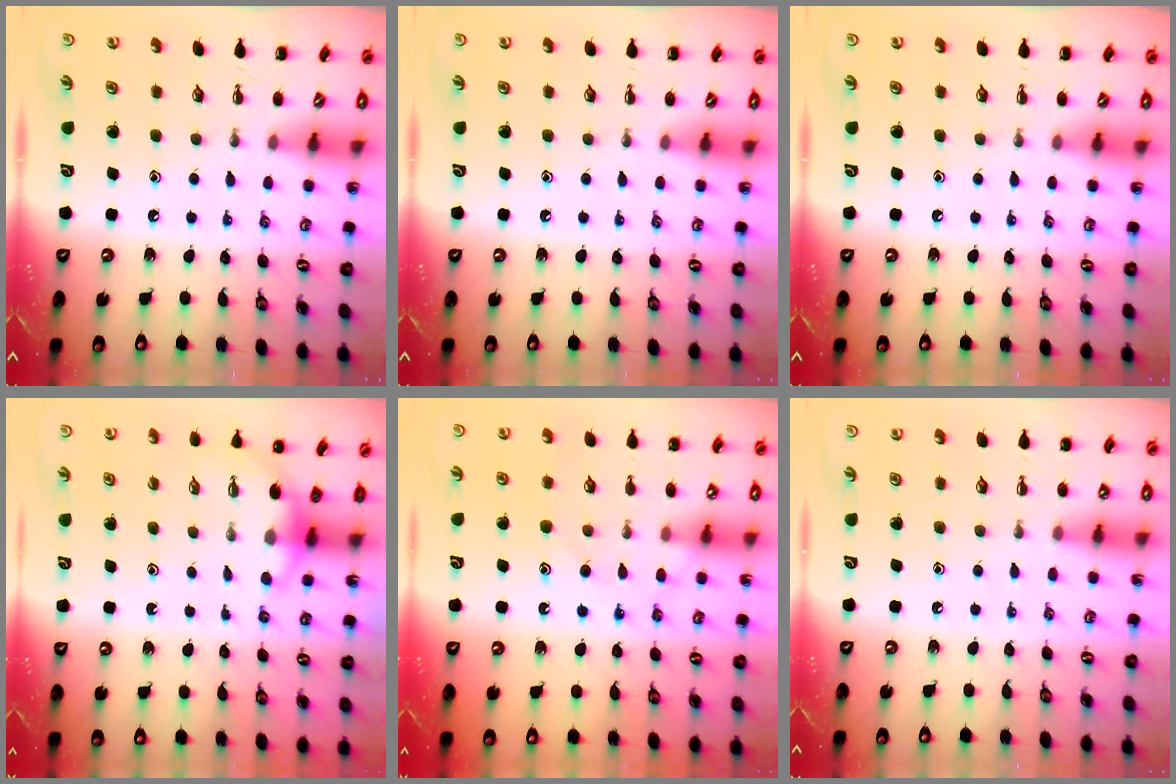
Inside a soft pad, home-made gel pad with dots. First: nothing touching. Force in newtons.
{"total": 0.0}
{"total": 0.0}
{"total": 4.2, "press": 4.1, "slide": 0.8}
{"total": 11.9, "press": 11.9, "slide": 0.9}
{"total": 3.6, "press": 3.5, "slide": 1.1}